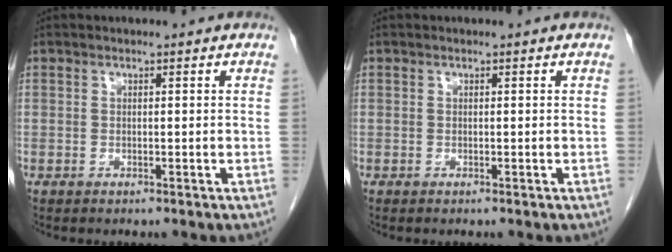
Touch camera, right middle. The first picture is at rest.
{"total": 0.0}